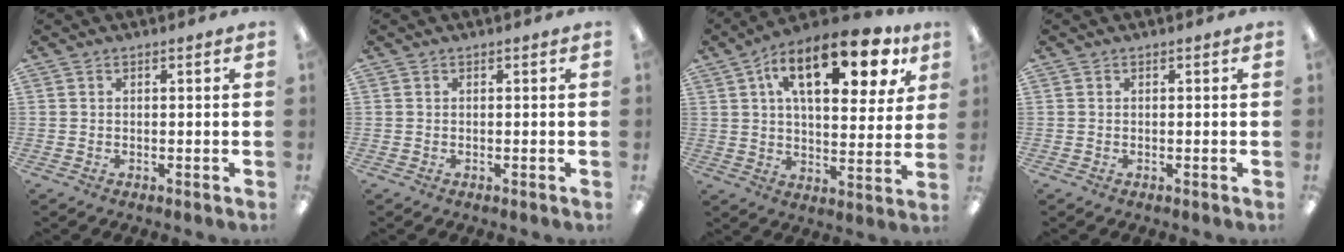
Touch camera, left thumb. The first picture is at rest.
{"total": 0.0}
{"total": 20.0, "force": [10.3, 8.8, 14.7], "torque": [-0.226, -0.031, 0.164]}
{"total": 0.0}